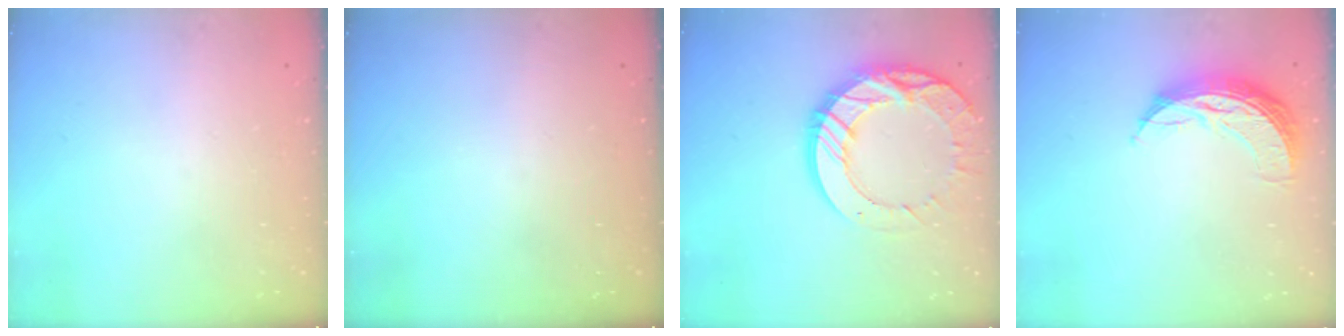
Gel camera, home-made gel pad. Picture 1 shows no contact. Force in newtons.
{"total": 0.0}
{"total": 17.7, "press": 17.6, "slide": 1.5}
{"total": 9.9, "press": 9.9, "slide": 0.6}